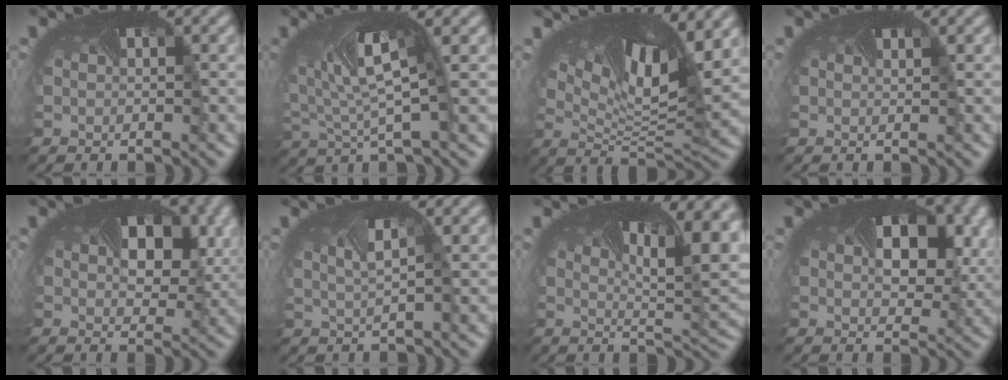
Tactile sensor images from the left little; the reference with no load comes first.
{"total": 4.8, "force": [1.5, 1.5, 4.3], "torque": [-0.104, 0.002, 0.024]}
{"total": 12.4, "force": [6.0, 4.2, 10.1], "torque": [-0.190, 0.004, 0.098]}
{"total": 0.0}
{"total": 6.0, "force": [1.5, 4.0, 4.3], "torque": [-0.074, -0.003, 0.021]}
{"total": 1.7, "force": [0.7, 0.7, 1.3], "torque": [-0.033, 0.007, 0.013]}
{"total": 10.8, "force": [3.4, 4.4, 9.3], "torque": [-0.131, 0.004, 0.045]}
{"total": 6.6, "force": [1.5, 4.1, 5.0], "torque": [-0.085, -0.004, 0.022]}